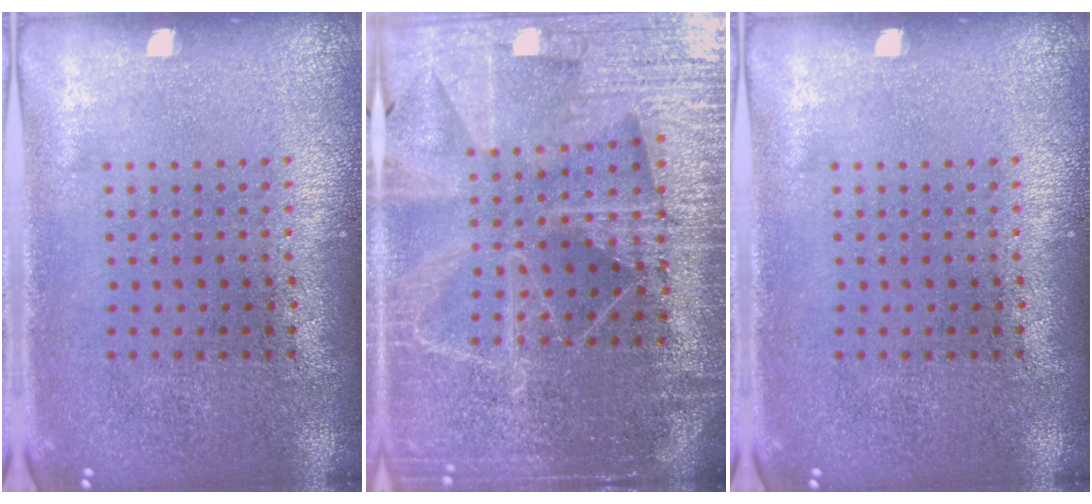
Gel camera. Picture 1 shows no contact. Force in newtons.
{"total": 5.3, "press": 4.8, "slide": 2.3}
{"total": 0.0}